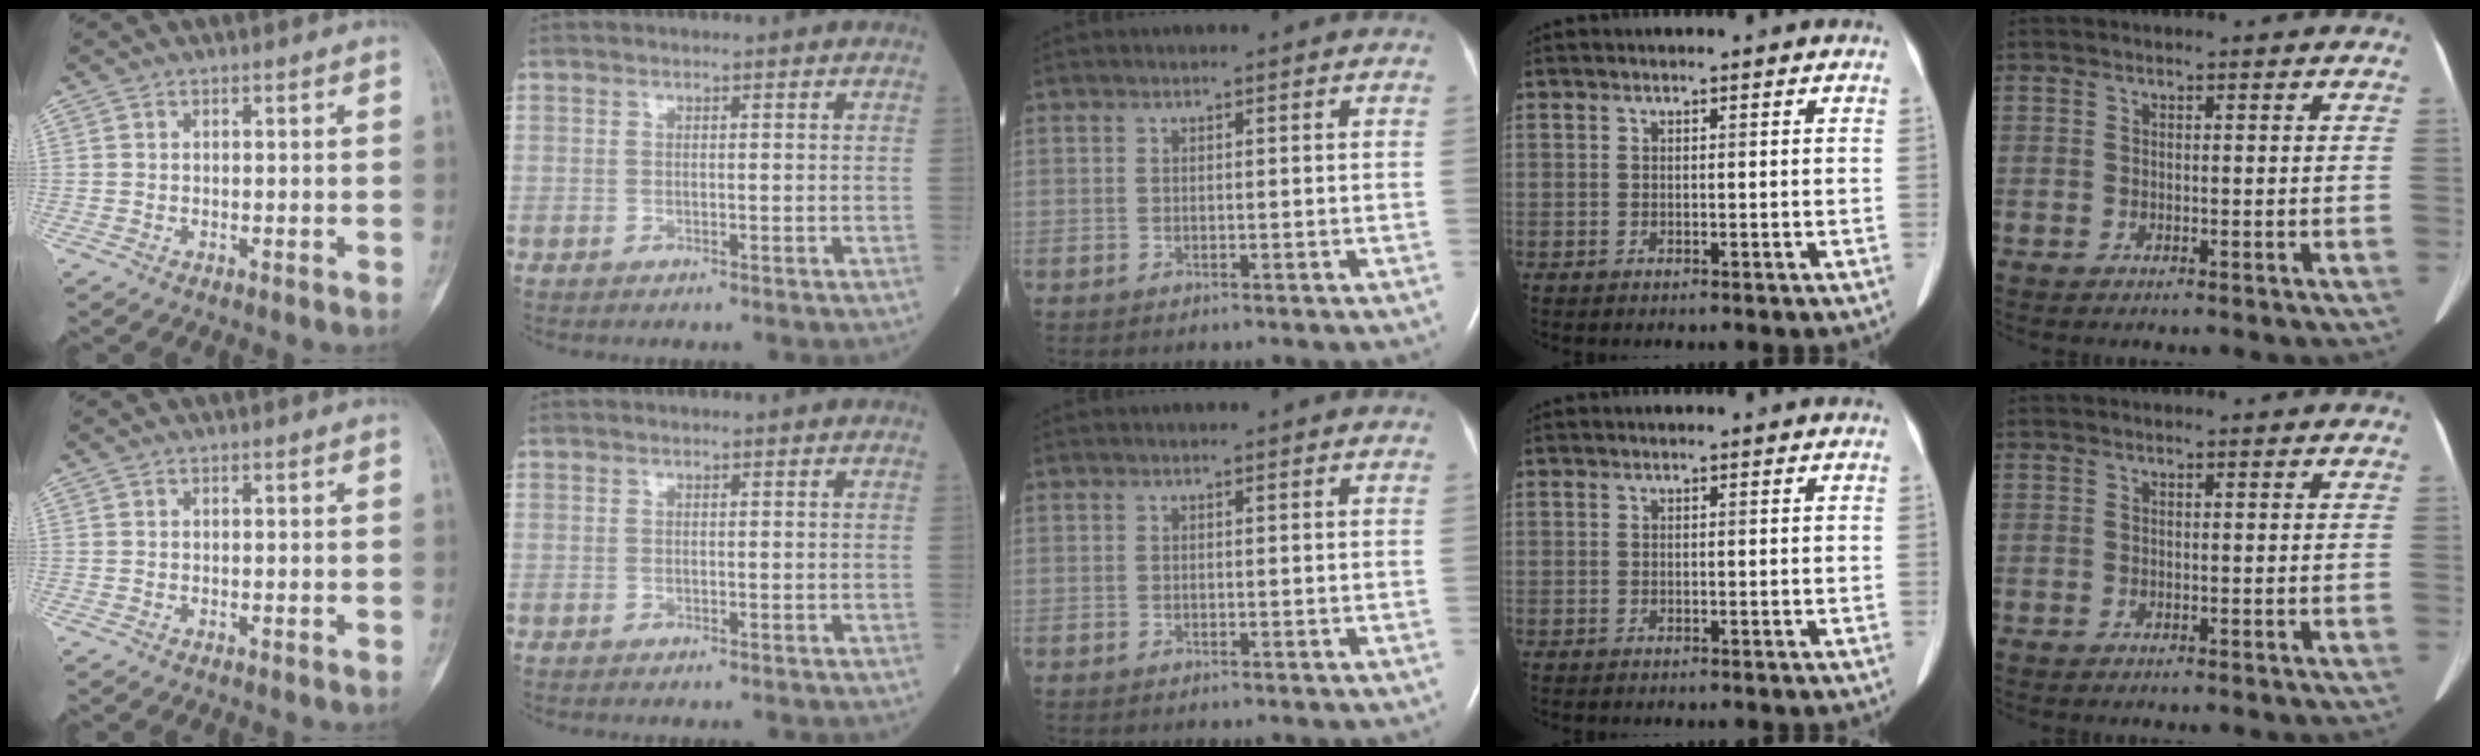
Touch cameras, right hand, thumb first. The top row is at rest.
{}